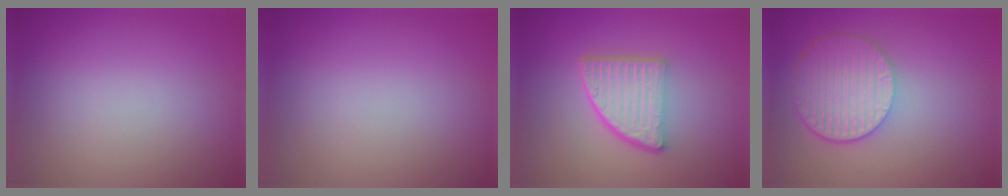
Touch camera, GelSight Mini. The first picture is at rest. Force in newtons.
{"total": 0.0}
{"total": 5.3, "press": 3.7, "slide": 3.8}
{"total": 6.1, "press": 4.8, "slide": 3.8}